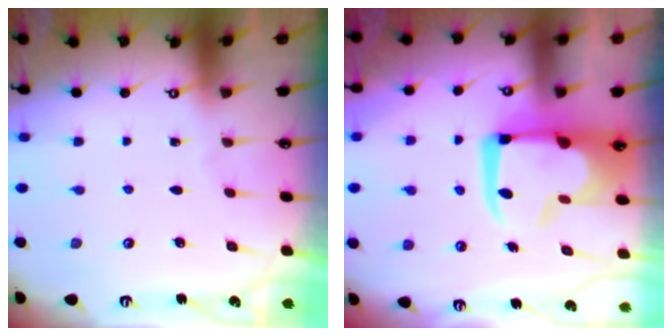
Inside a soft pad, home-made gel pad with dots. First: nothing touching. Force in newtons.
{"total": 15.7, "press": 15.6, "slide": 1.5}